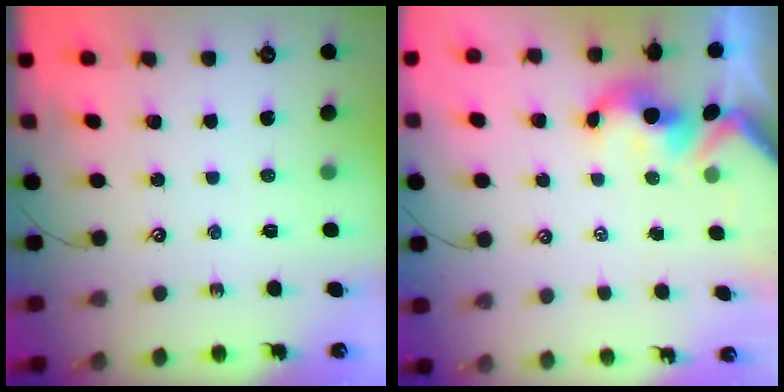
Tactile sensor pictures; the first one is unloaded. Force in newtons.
{"total": 2.2, "press": 2.1, "slide": 0.7}